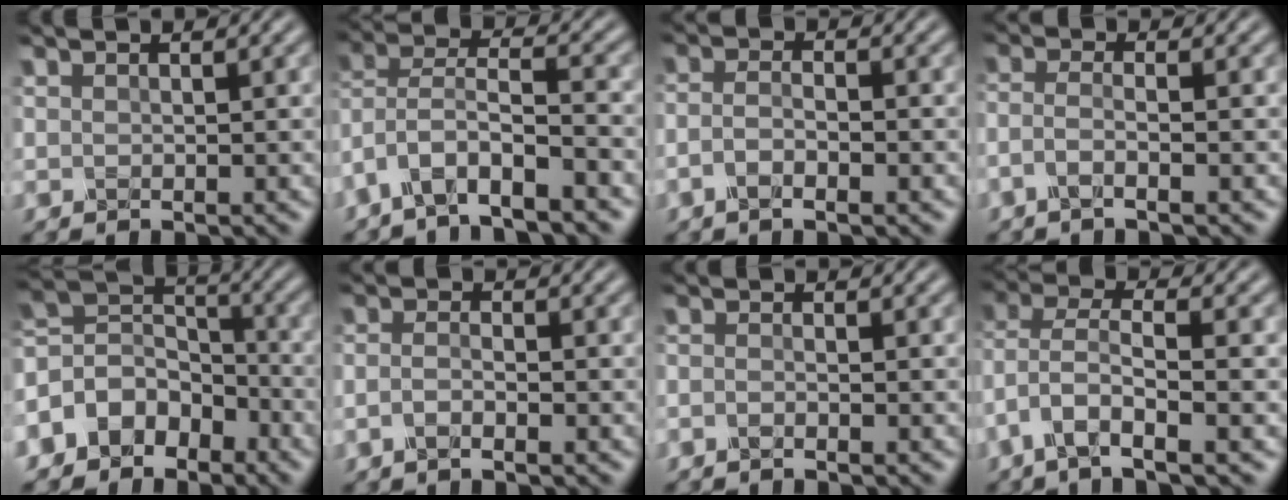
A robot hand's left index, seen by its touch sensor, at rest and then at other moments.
{"total": 6.0, "force": [-4.1, 1.8, 3.9], "torque": [-0.073, 0.003, -0.085]}
{"total": 2.5, "force": [-1.1, 0.9, 2.1], "torque": [-0.041, 0.000, -0.025]}
{"total": 2.4, "force": [-1.2, 0.6, 2.0], "torque": [-0.036, -0.001, -0.038]}
{"total": 6.3, "force": [-3.8, 4.4, 2.4], "torque": [-0.040, 0.009, -0.090]}
{"total": 1.8, "force": [-0.8, 0.6, 1.5], "torque": [-0.030, 0.000, -0.019]}
{"total": 1.1, "force": [-0.7, 0.3, 0.8], "torque": [-0.013, -0.004, -0.018]}
{"total": 5.3, "force": [-2.2, 1.9, 4.4], "torque": [-0.091, 0.003, -0.053]}